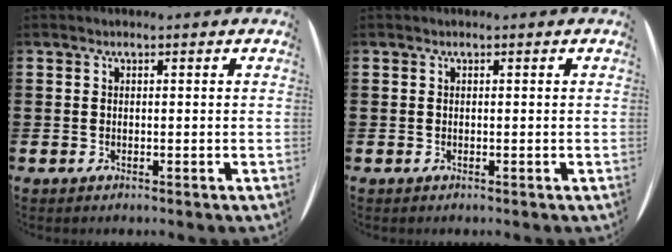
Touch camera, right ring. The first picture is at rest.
{"total": 0.0}